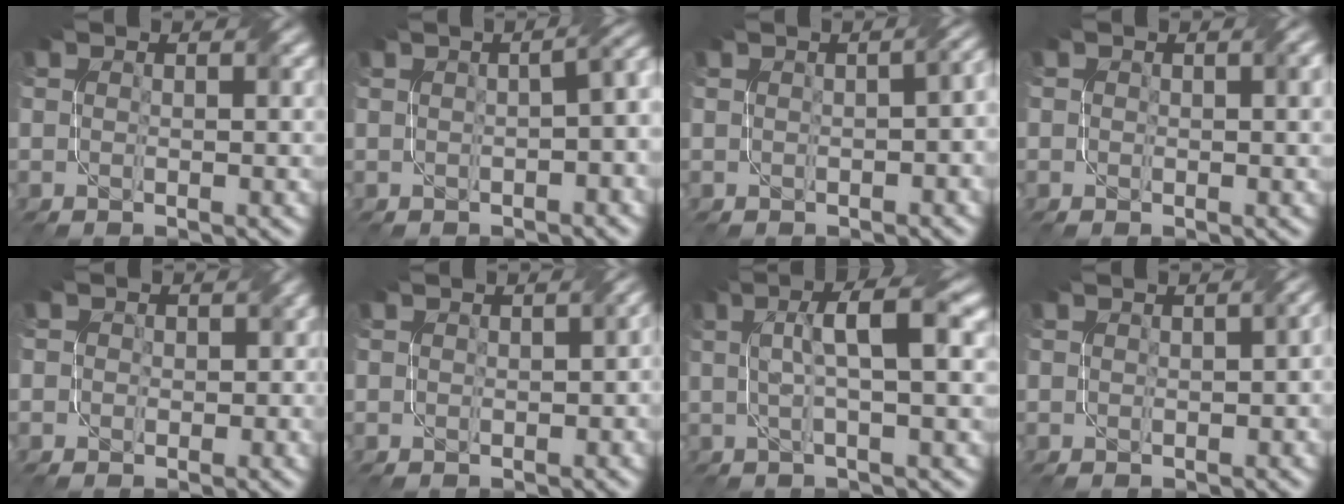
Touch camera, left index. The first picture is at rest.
{"total": 6.5, "force": [0.1, 3.2, 5.7], "torque": [-0.025, 0.019, -0.003]}
{"total": 4.1, "force": [-0.1, 2.0, 3.6], "torque": [-0.015, 0.007, 0.007]}
{"total": 1.3, "force": [0.3, 0.6, 1.1], "torque": [-0.007, 0.003, 0.007]}
{"total": 2.5, "force": [0.3, 2.4, 0.9], "torque": [0.007, 0.009, -0.011]}
{"total": 1.7, "force": [0.0, 1.0, 1.4], "torque": [-0.011, 0.003, 0.006]}
{"total": 4.8, "force": [0.9, 0.9, 4.6], "torque": [-0.073, 0.017, 0.018]}
{"total": 1.9, "force": [0.0, 0.9, 1.7], "torque": [-0.015, 0.002, 0.009]}